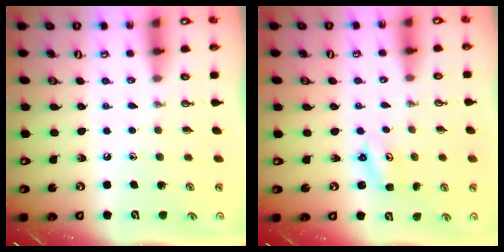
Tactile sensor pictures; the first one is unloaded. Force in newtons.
{"total": 2.2, "press": 2.1, "slide": 0.4}